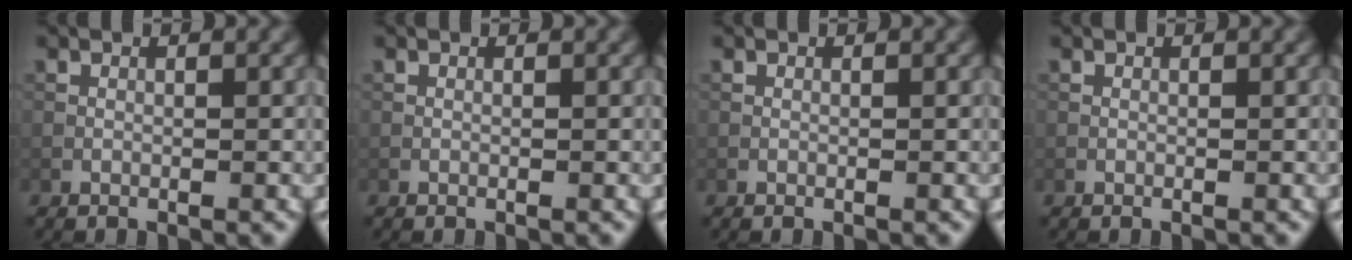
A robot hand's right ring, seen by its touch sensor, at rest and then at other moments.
{"total": 0.0}
{"total": 0.0}
{"total": 0.0}